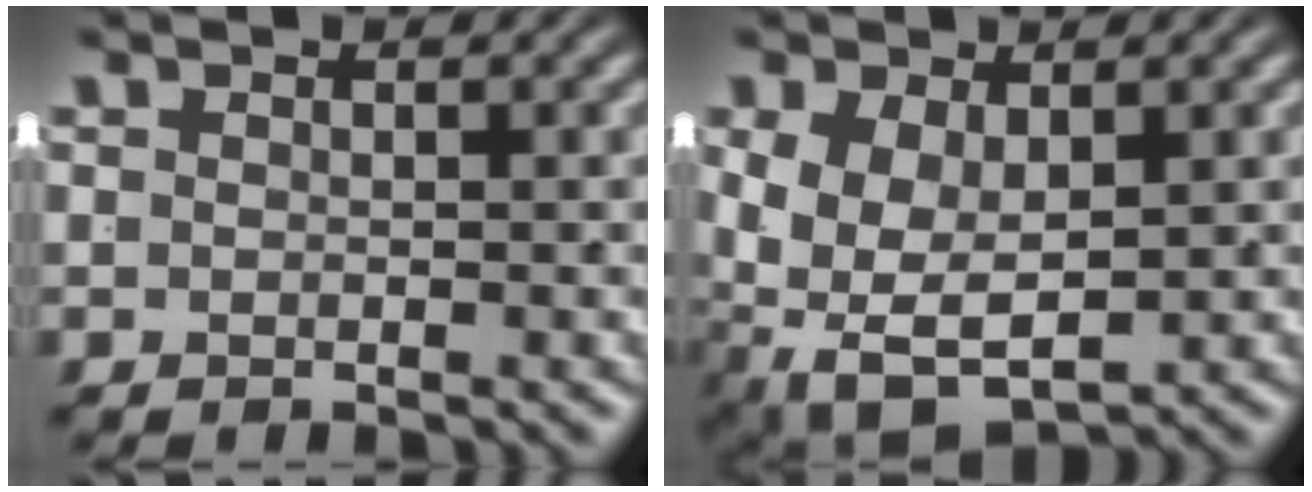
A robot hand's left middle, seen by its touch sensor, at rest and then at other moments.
{"total": 8.5, "force": [-2.8, 6.3, 4.9], "torque": [-0.125, -0.054, -0.022]}